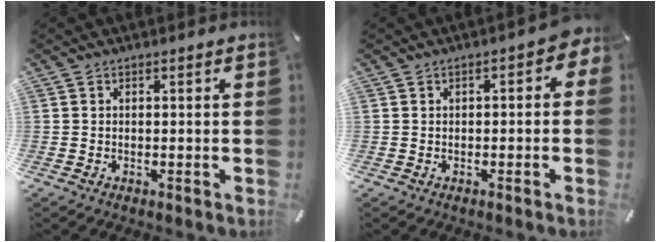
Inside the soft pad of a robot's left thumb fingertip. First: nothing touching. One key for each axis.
{"total": 2.8, "fx": -1.0, "fy": 1.6, "fz": 2.0, "tx": -0.027, "ty": 0.009, "tz": -0.021}